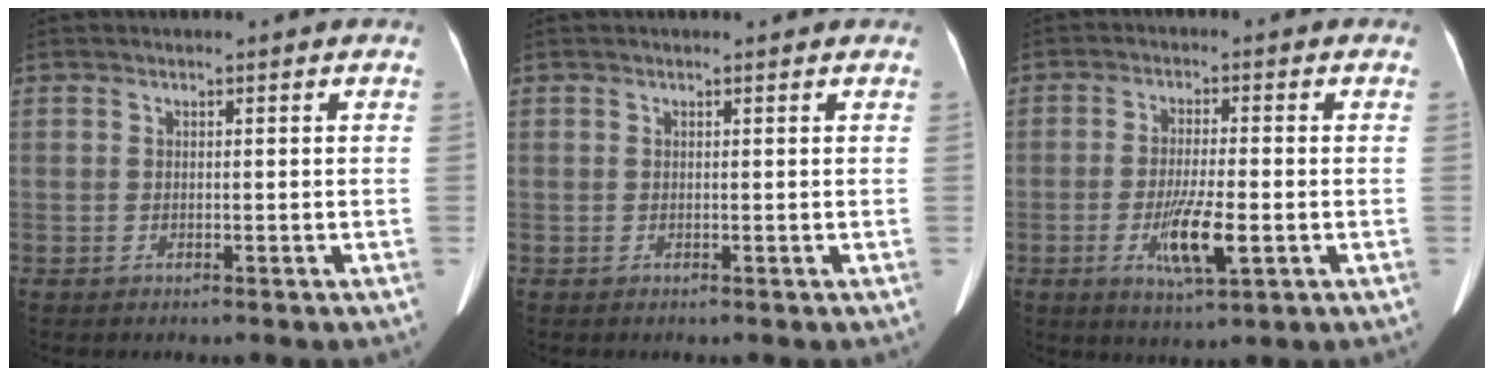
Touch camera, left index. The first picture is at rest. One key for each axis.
{"total": 0.8, "fx": 0.8, "fy": 0.0, "fz": 0.2, "tx": -0.008, "ty": 0.005, "tz": 0.009}
{"total": 7.3, "fx": -2.4, "fy": 1.0, "fz": 6.8, "tx": -0.129, "ty": -0.017, "tz": -0.037}